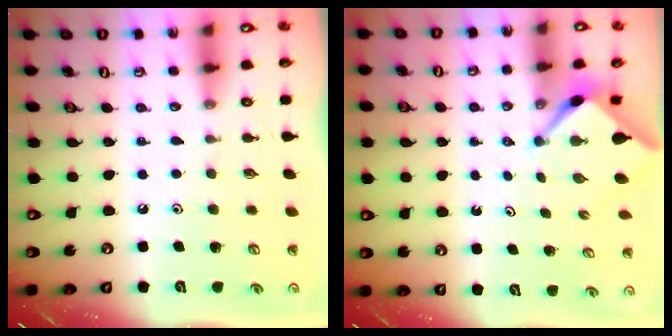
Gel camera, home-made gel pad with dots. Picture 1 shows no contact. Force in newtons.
{"total": 2.6, "press": 2.5, "slide": 0.4}